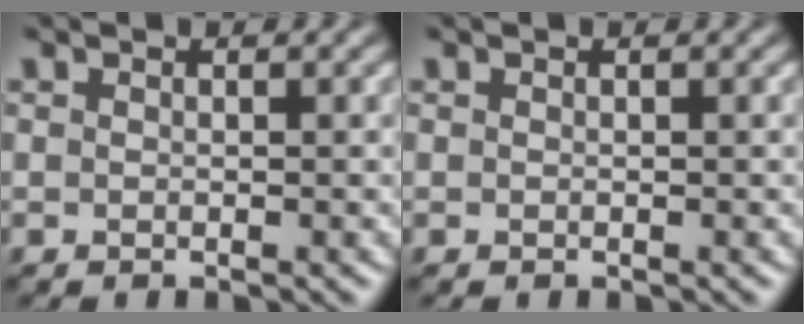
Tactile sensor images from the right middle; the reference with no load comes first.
{"total": 0.0}